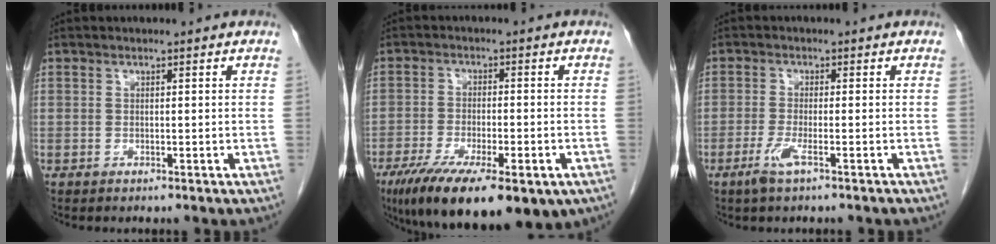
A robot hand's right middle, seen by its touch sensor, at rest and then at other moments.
{"total": 18.6, "force": [-11.8, 5.1, 13.4], "torque": [-0.201, -0.034, -0.177]}
{"total": 3.1, "force": [-1.8, 0.1, 2.5], "torque": [-0.056, -0.007, -0.035]}